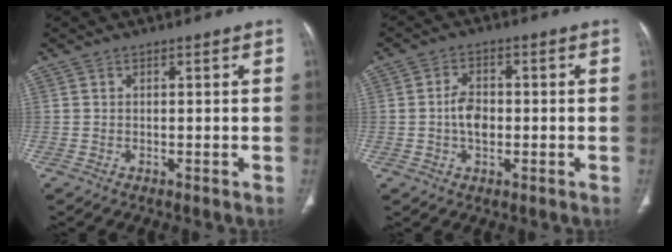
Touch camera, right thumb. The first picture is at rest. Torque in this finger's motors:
{"motor_torque": [1.09, 0.77, 0.61, -0.66, 0.02]}